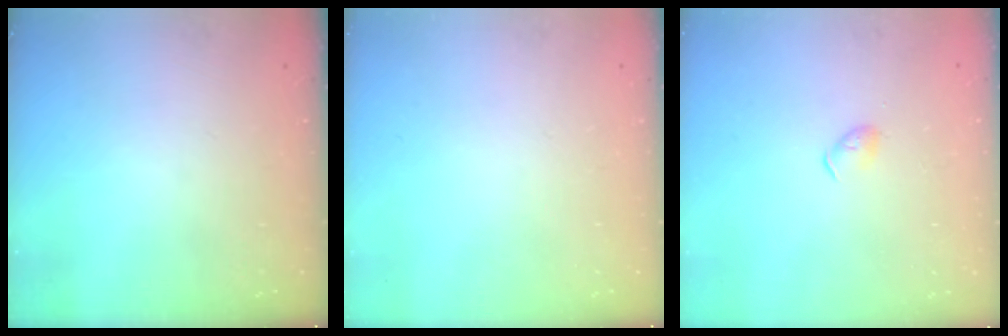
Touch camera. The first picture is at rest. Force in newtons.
{"total": 0.0}
{"total": 3.0, "press": 2.9, "slide": 0.6}